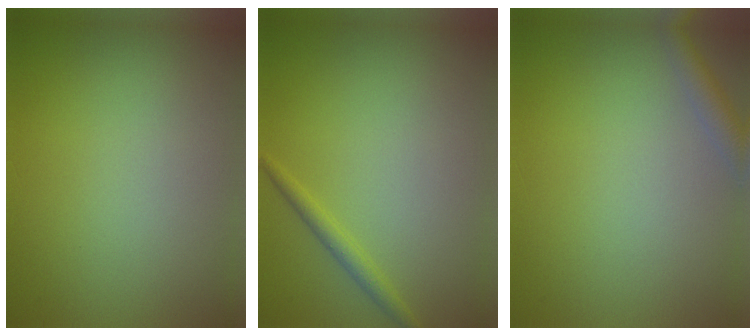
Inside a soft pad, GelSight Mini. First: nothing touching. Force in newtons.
{"total": 1.4, "press": 1.4, "slide": 0.1}
{"total": 2.0, "press": 2.0, "slide": 0.1}